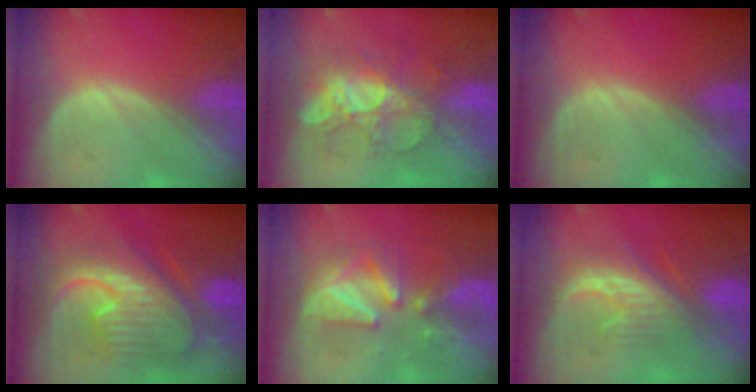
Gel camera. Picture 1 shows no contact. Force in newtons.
{"total": 9.2, "press": 8.5, "slide": 3.5}
{"total": 0.0}
{"total": 12.5, "press": 12.4, "slide": 1.4}
{"total": 8.2, "press": 8.0, "slide": 1.8}
{"total": 8.0, "press": 7.4, "slide": 3.1}